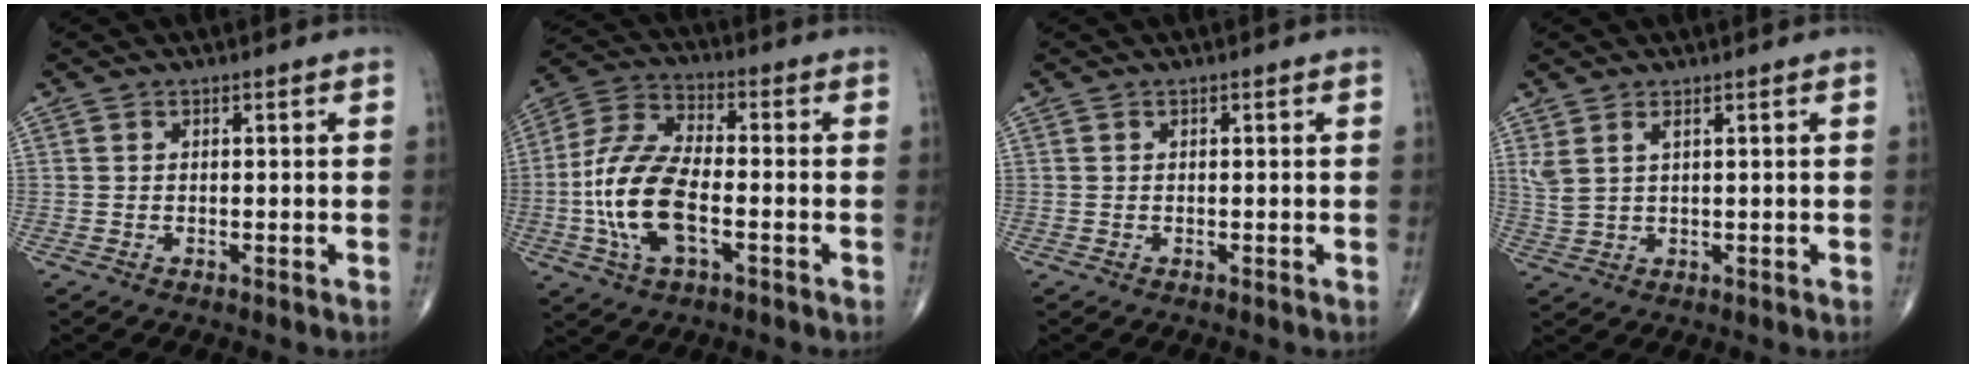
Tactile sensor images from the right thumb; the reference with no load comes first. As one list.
[{"total": 14.6, "force": [-3.3, 6.8, 12.4], "torque": [-0.265, 0.024, -0.064]}, {"total": 0.0}, {"total": 3.5, "force": [1.8, 1.2, 2.8], "torque": [-0.070, -0.002, 0.045]}]